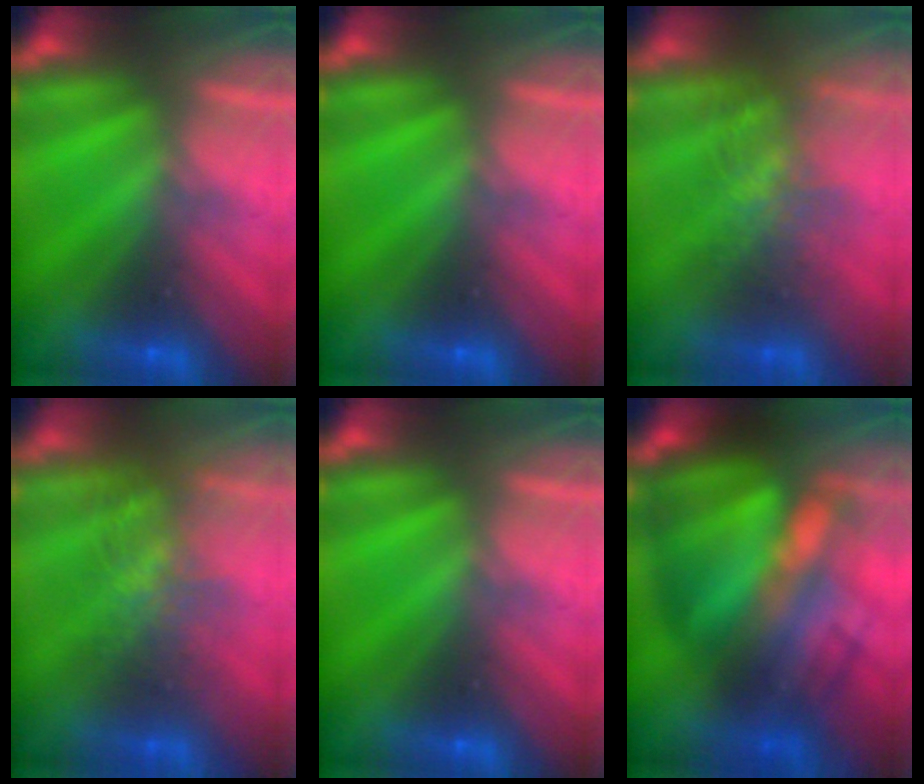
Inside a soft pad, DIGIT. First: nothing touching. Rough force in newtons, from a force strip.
{"total": 0.0}
{"total": 4.5}
{"total": 4.5}
{"total": 0.0}
{"total": 7.1}